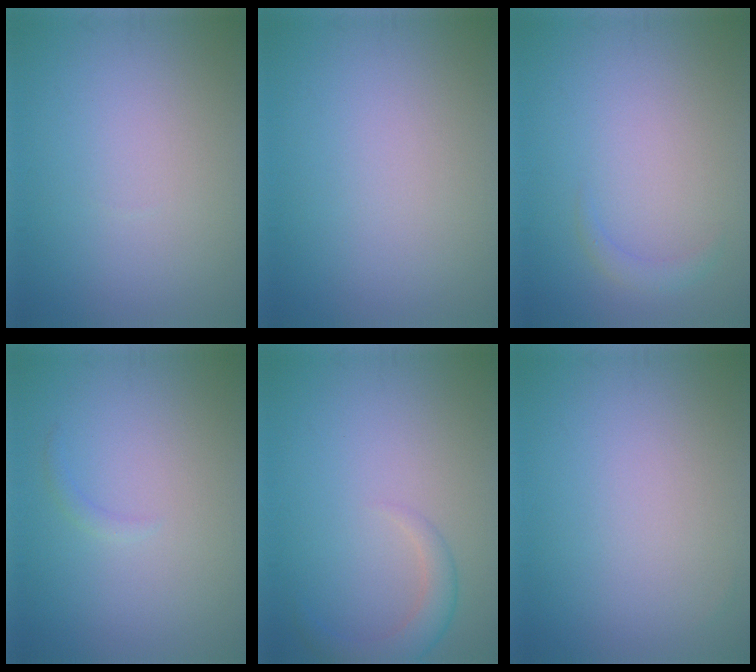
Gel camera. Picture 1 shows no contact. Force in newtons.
{"total": 0.0}
{"total": 1.1, "press": 1.1, "slide": 0.0}
{"total": 0.7, "press": 0.7, "slide": 0.1}
{"total": 2.6, "press": 2.5, "slide": 0.2}
{"total": 0.0}